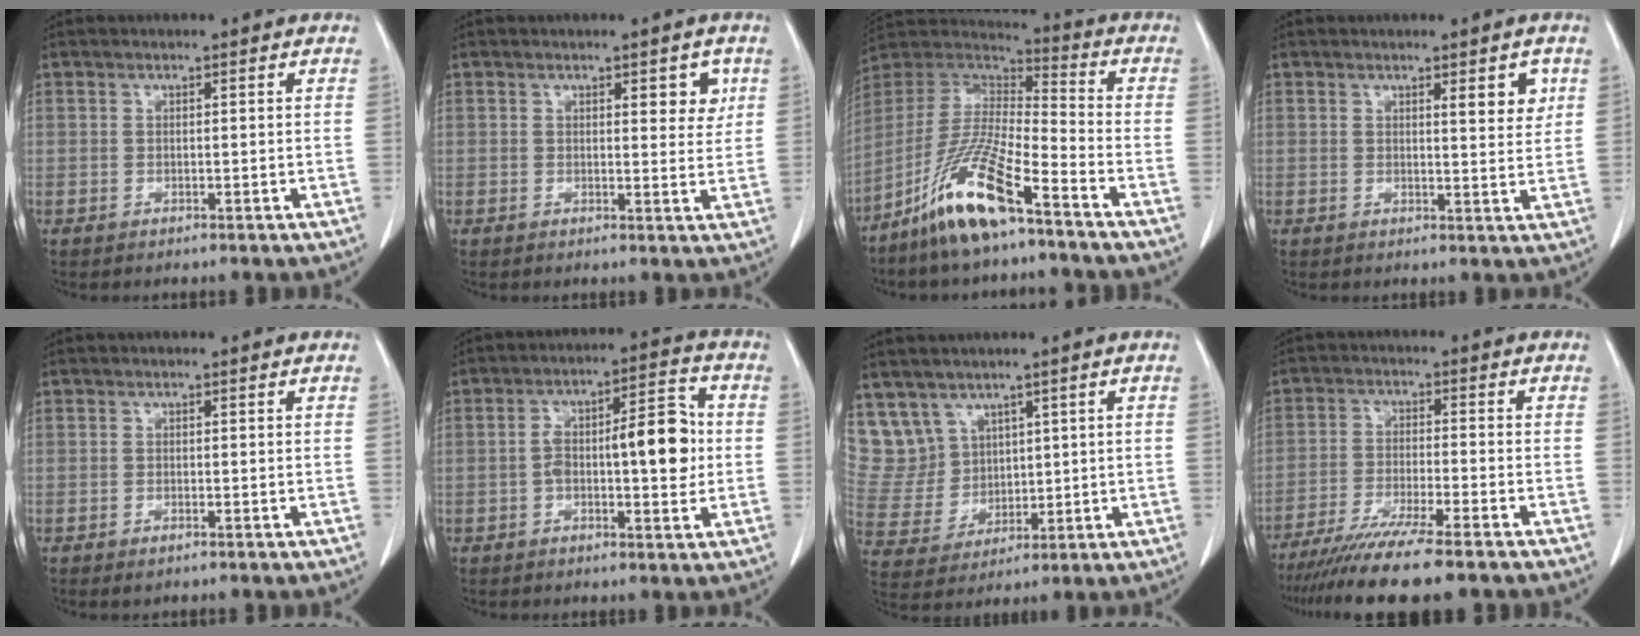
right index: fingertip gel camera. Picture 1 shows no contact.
{"total": 3.6, "force": [1.6, 1.4, 2.9], "torque": [-0.030, -0.005, 0.017]}
{"total": 14.6, "force": [-9.4, 1.6, 11.0], "torque": [-0.231, -0.016, -0.182]}
{"total": 3.8, "force": [1.8, 0.8, 3.3], "torque": [-0.042, -0.007, 0.023]}
{"total": 1.0, "force": [-0.7, 0.4, 0.7], "torque": [-0.011, -0.002, -0.006]}
{"total": 11.1, "force": [-0.3, 3.3, 10.6], "torque": [-0.172, 0.029, -0.006]}
{"total": 10.3, "force": [6.3, 8.1, 1.1], "torque": [-0.042, 0.036, 0.152]}
{"total": 12.8, "force": [-10.5, -0.2, 7.3], "torque": [-0.110, -0.034, -0.167]}